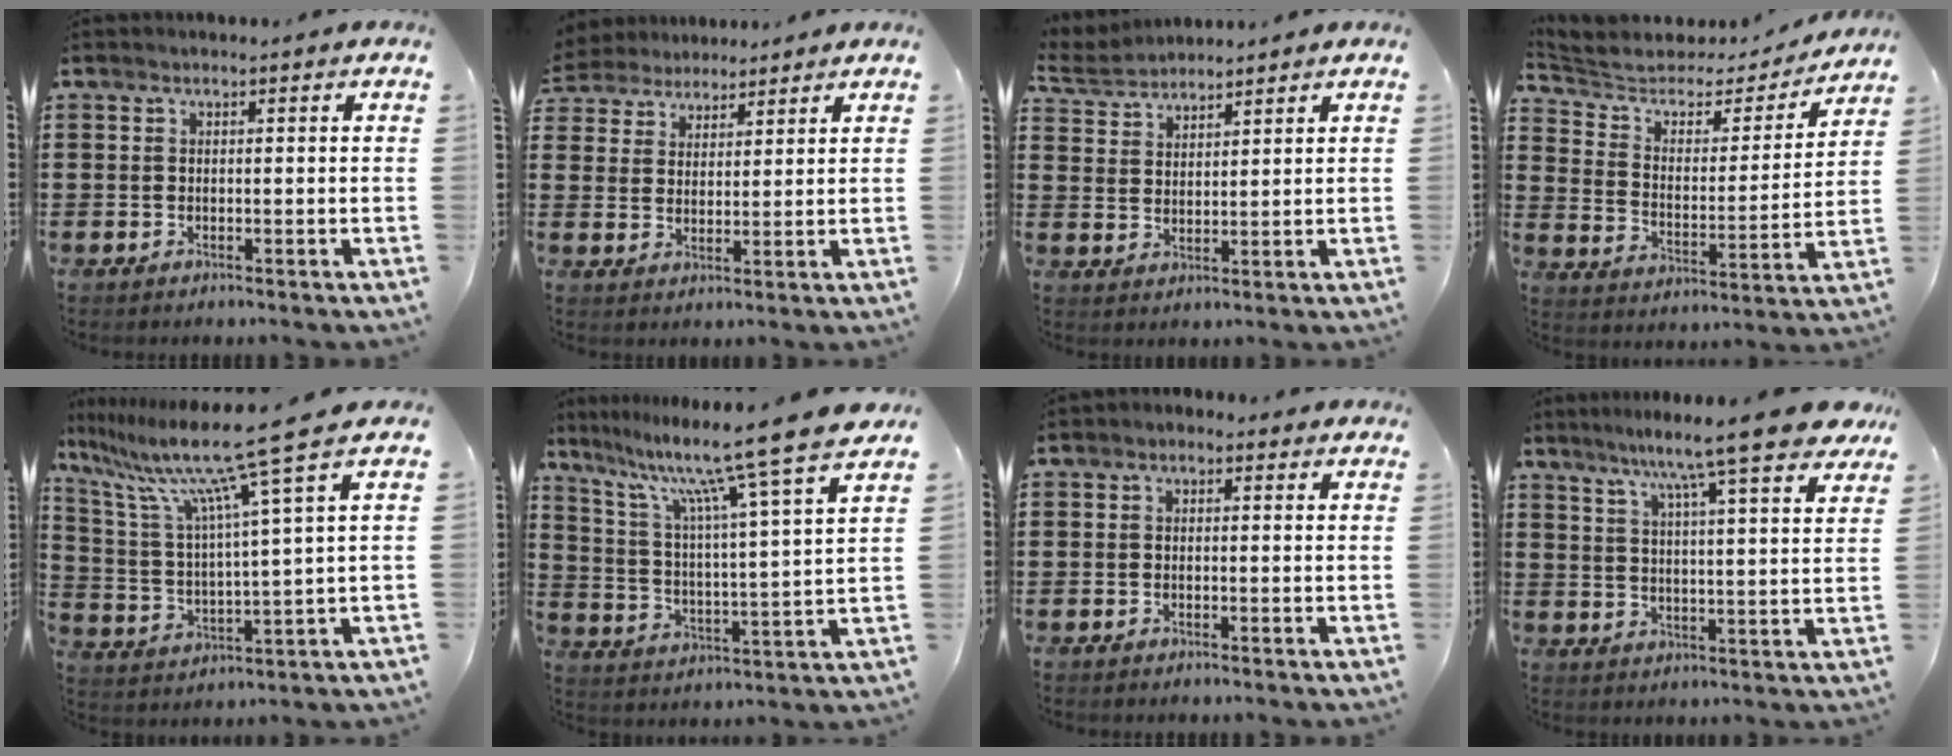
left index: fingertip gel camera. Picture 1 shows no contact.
{"total": 4.1, "force": [3.8, 1.7, -0.2], "torque": [-0.018, -0.008, 0.068]}
{"total": 4.4, "force": [4.2, 1.2, 0.6], "torque": [-0.031, -0.011, 0.078]}
{"total": 4.6, "force": [3.6, 2.4, 1.5], "torque": [-0.056, -0.024, 0.055]}
{"total": 12.3, "force": [9.1, -0.9, 8.2], "torque": [-0.194, -0.046, 0.143]}
{"total": 11.9, "force": [9.8, -1.3, 6.7], "torque": [-0.157, -0.066, 0.151]}
{"total": 0.9, "force": [-0.4, 0.7, 0.4], "torque": [-0.010, 0.003, -0.009]}
{"total": 10.5, "force": [8.7, -0.2, 5.9], "torque": [-0.128, -0.041, 0.142]}